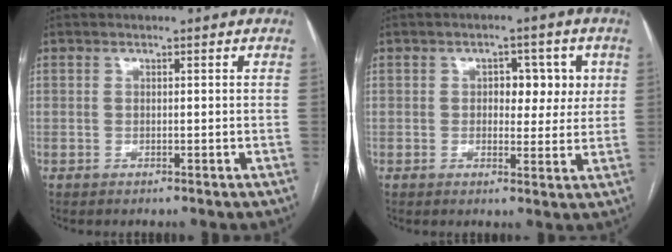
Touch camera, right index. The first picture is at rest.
{"total": 5.7, "force": [1.3, 3.4, 4.4], "torque": [-0.043, 0.013, 0.018]}